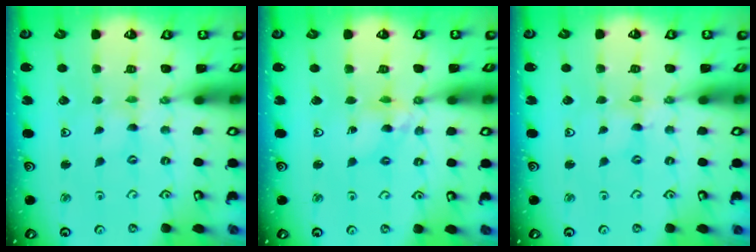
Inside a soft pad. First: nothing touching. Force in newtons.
{"total": 7.0, "press": 7.0, "slide": 0.6}
{"total": 1.4, "press": 1.4, "slide": 0.2}